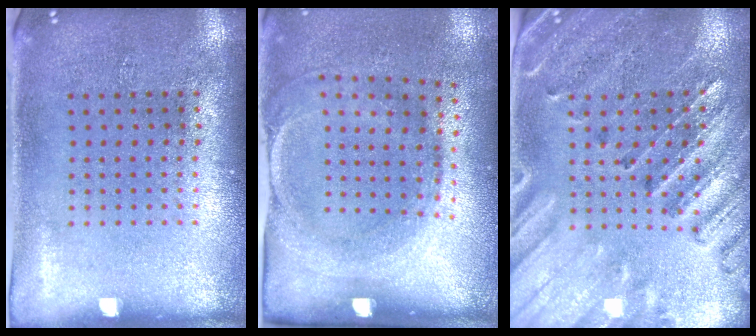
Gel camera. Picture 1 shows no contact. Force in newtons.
{"total": 1.8, "press": 1.2, "slide": 1.3}
{"total": 2.9, "press": 2.6, "slide": 1.1}